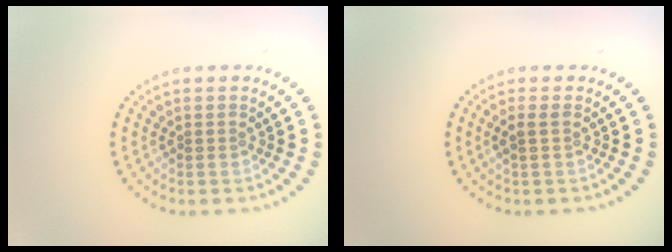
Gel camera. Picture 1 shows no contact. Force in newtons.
{"total": 1.1, "press": 1.0, "slide": 0.4}